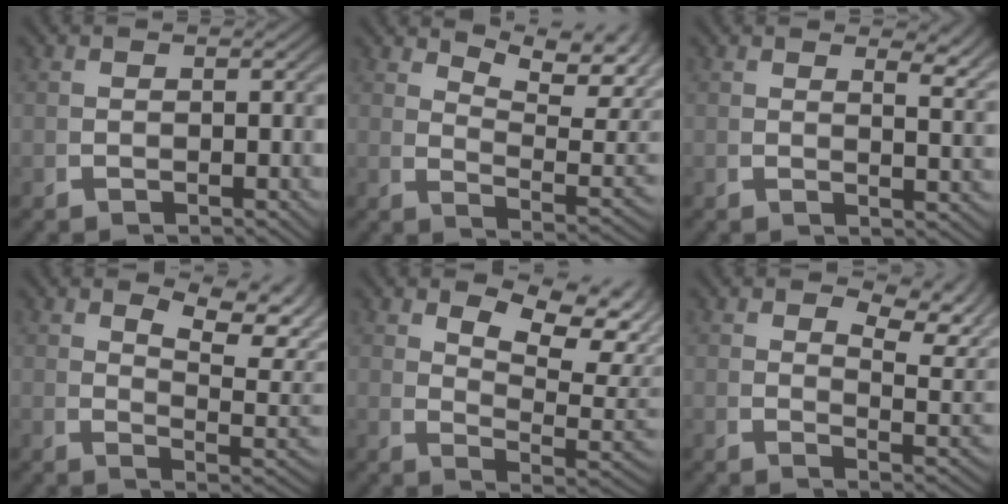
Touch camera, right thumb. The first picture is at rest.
{"total": 7.9, "force": [3.6, 3.8, 5.9], "torque": [-0.081, 0.002, 0.061]}
{"total": 3.4, "force": [2.2, 1.0, 2.4], "torque": [-0.024, -0.003, 0.033]}
{"total": 6.2, "force": [2.7, 2.4, 5.1], "torque": [-0.062, -0.001, 0.048]}
{"total": 8.2, "force": [1.9, 4.5, 6.6], "torque": [-0.097, -0.018, 0.044]}
{"total": 5.1, "force": [2.8, 1.8, 3.9], "torque": [-0.044, -0.002, 0.046]}